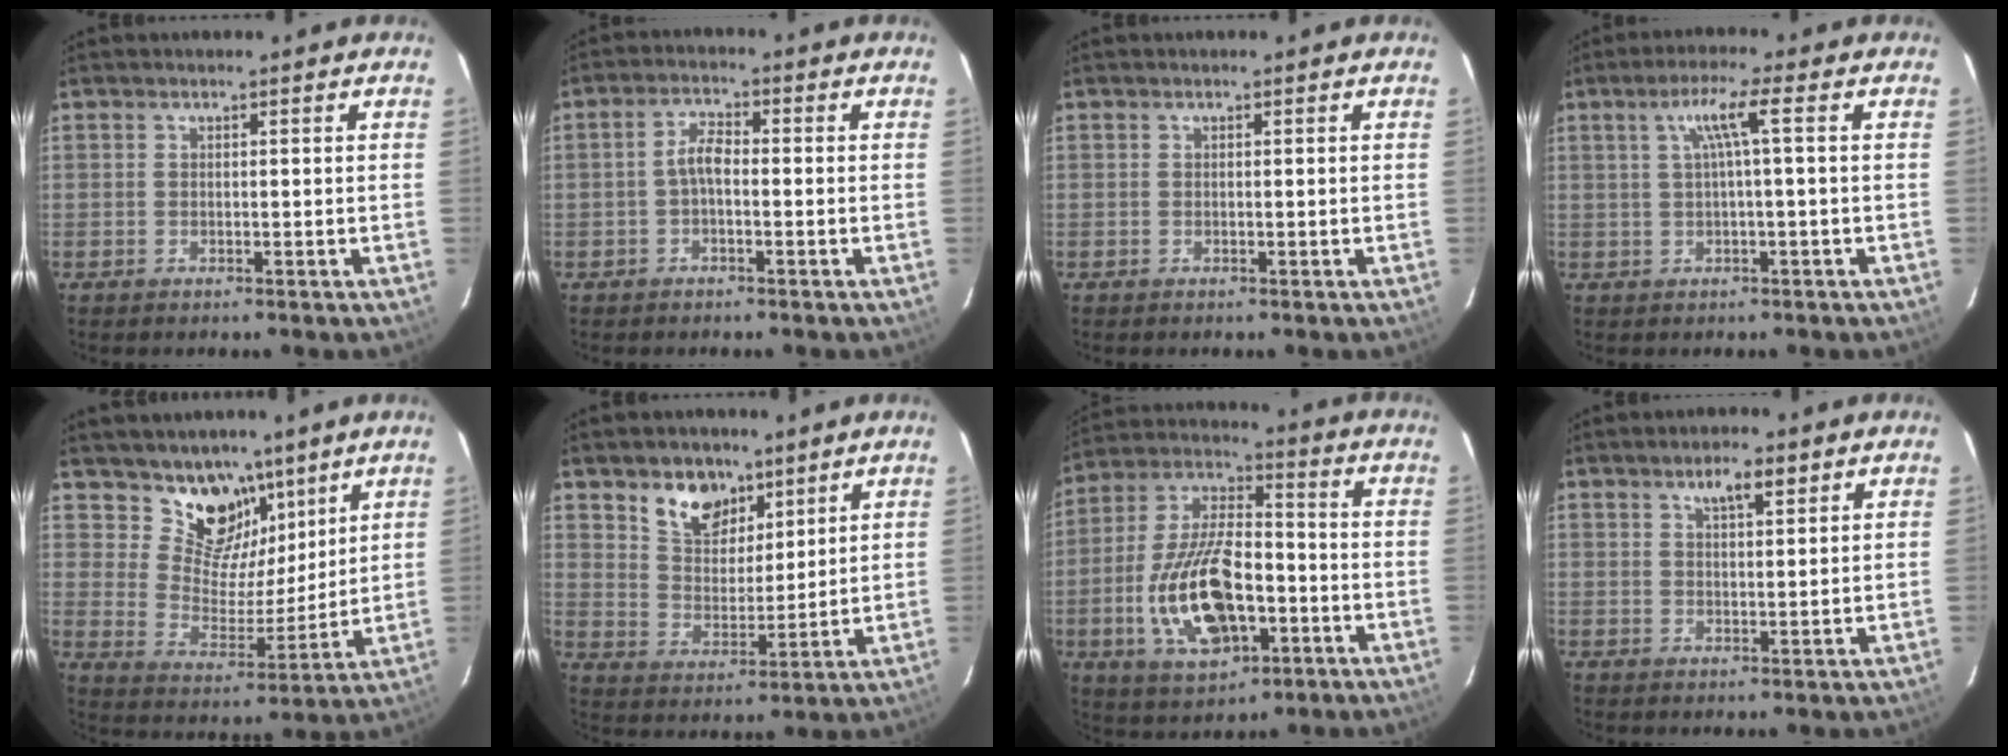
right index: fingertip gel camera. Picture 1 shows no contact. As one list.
[{"total": 3.1, "force": [-0.9, 1.2, 2.7], "torque": [-0.058, 0.012, -0.019]}, {"total": 0.0}, {"total": 4.7, "force": [0.7, -0.5, 4.6], "torque": [-0.086, 0.005, 0.017]}, {"total": 12.1, "force": [8.5, 7.5, 4.3], "torque": [-0.076, -0.009, 0.155]}, {"total": 9.4, "force": [6.2, 5.8, 4.0], "torque": [-0.068, 0.010, 0.119]}, {"total": 18.2, "force": [-5.5, 8.8, 14.9], "torque": [-0.311, 0.001, -0.086]}, {"total": 4.2, "force": [2.6, 1.3, 3.0], "torque": [-0.050, 0.006, 0.044]}]